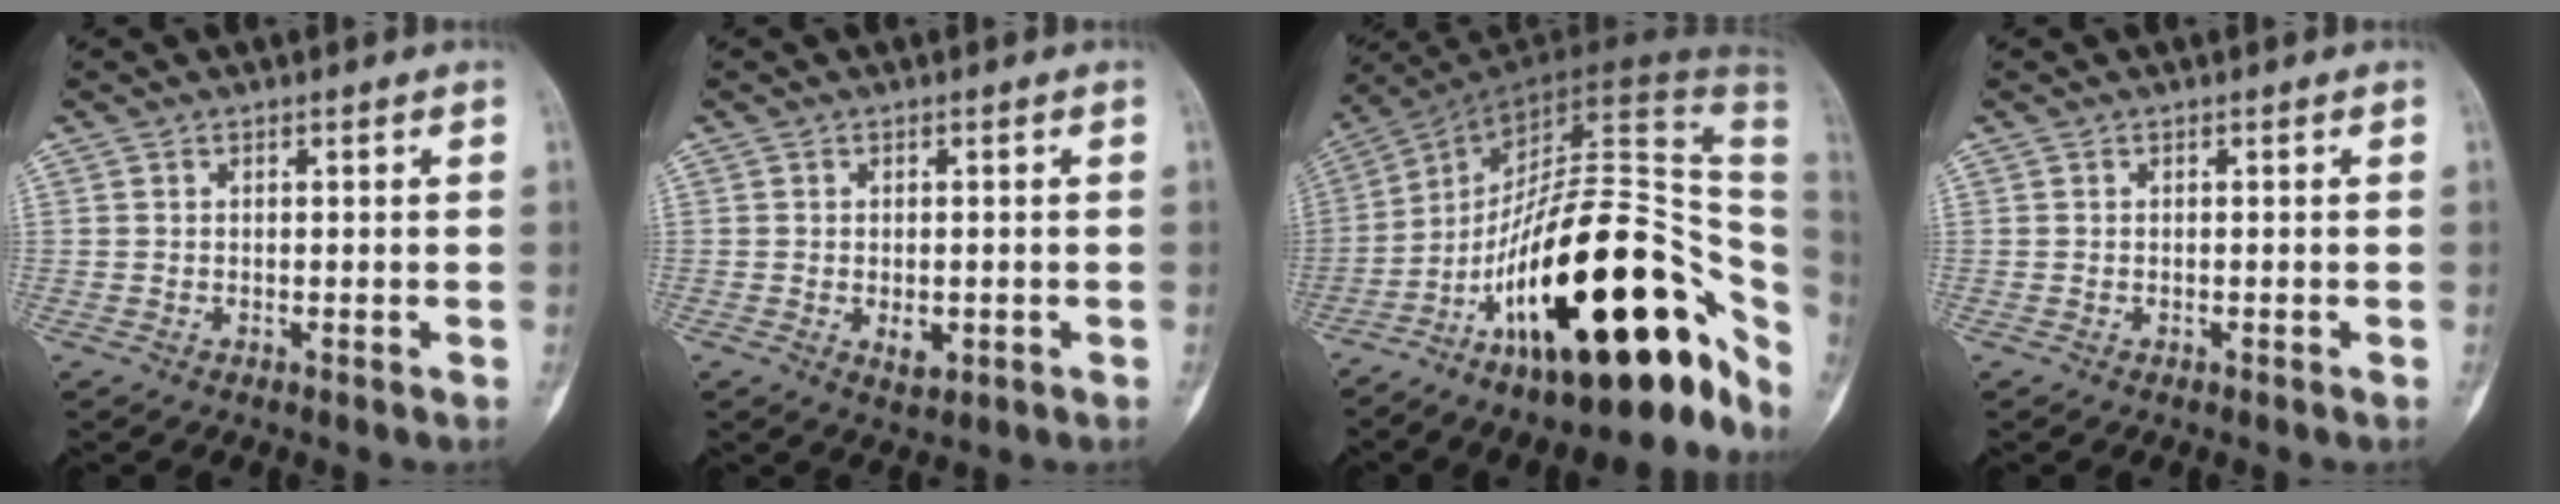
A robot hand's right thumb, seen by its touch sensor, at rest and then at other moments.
{"total": 3.1, "force": [-0.8, 1.8, 2.4], "torque": [-0.026, -0.002, -0.004]}
{"total": 33.3, "force": [-10.2, 13.4, 28.7], "torque": [-0.349, 0.076, -0.157]}
{"total": 0.0}